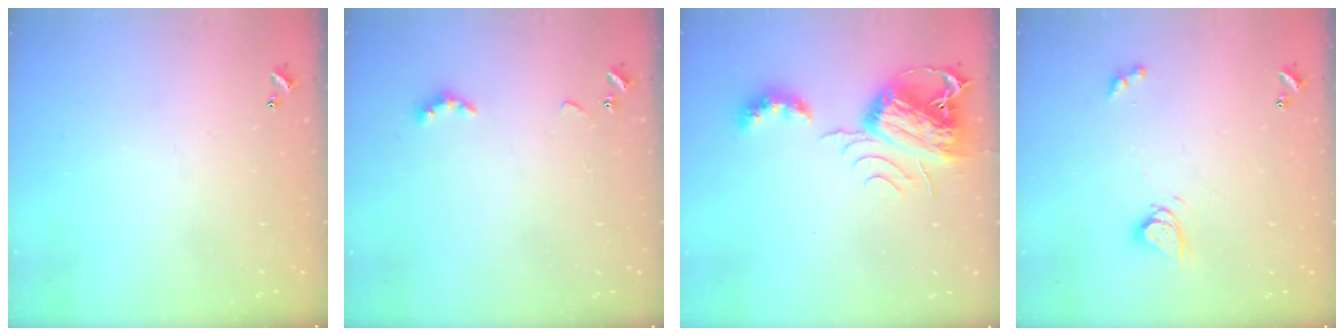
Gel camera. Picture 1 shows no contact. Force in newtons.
{"total": 2.9, "press": 2.8, "slide": 0.6}
{"total": 9.9, "press": 9.8, "slide": 1.3}
{"total": 5.7, "press": 5.6, "slide": 1.1}